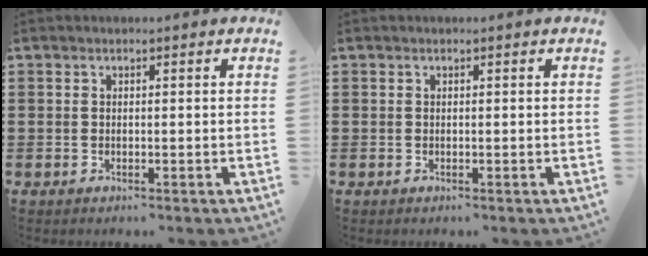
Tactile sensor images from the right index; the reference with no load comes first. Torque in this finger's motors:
{"motor_torque": [-0.03, 0.03, 0.00, 0.00]}